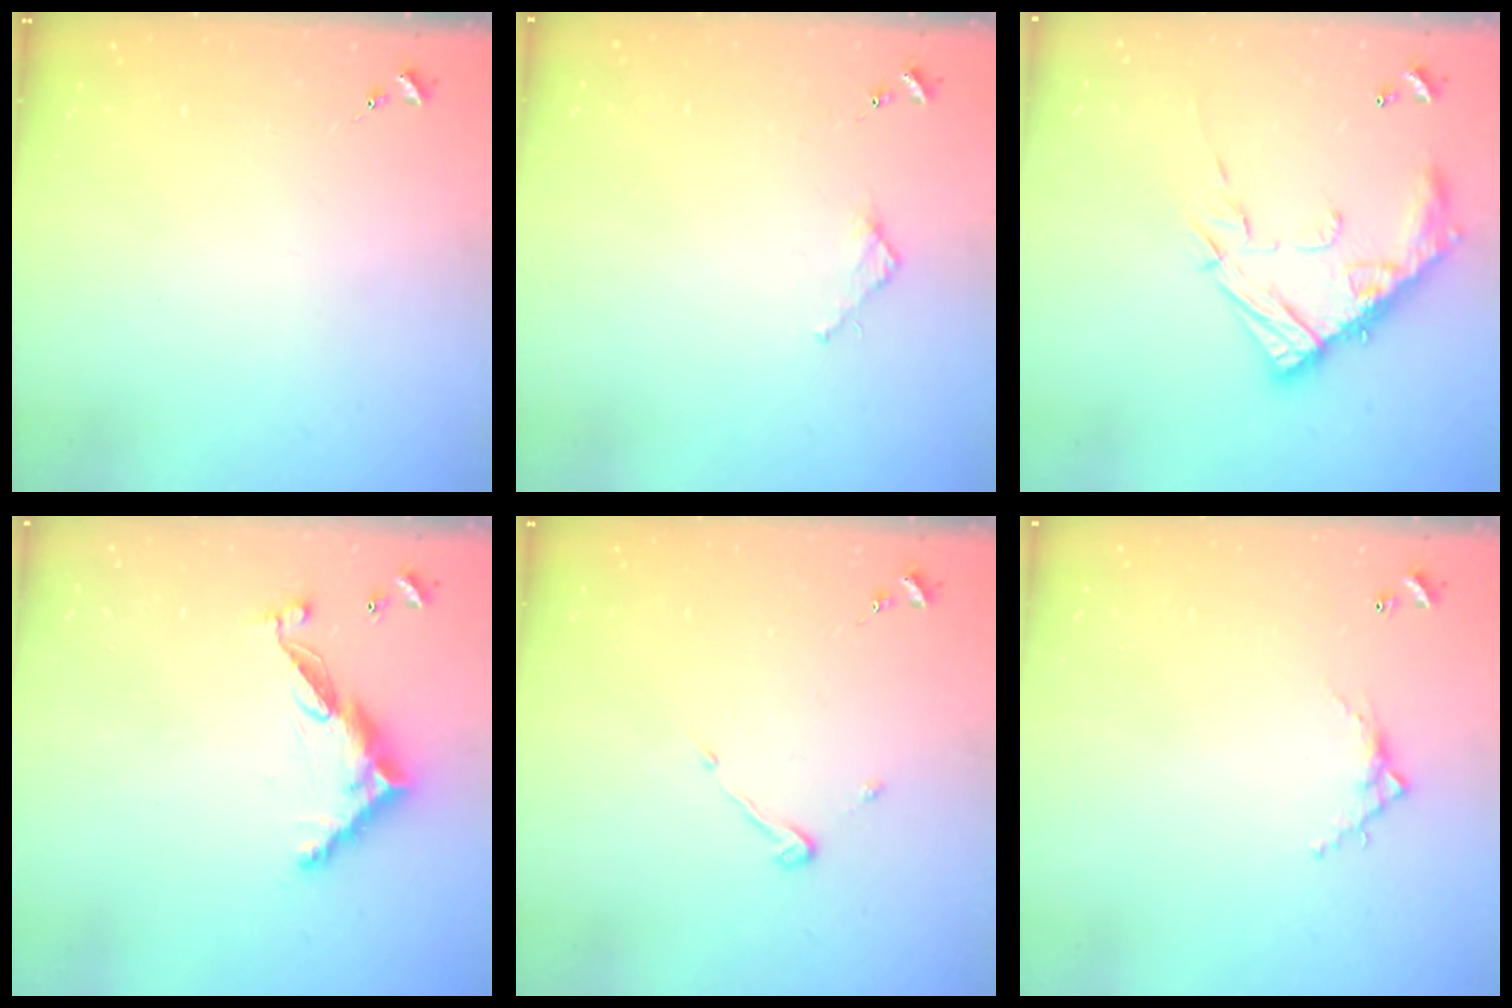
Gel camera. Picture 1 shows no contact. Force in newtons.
{"total": 2.4, "press": 2.3, "slide": 0.3}
{"total": 17.4, "press": 17.3, "slide": 1.3}
{"total": 11.7, "press": 11.7, "slide": 0.3}
{"total": 3.6, "press": 3.6, "slide": 0.2}
{"total": 5.2, "press": 5.2, "slide": 0.2}